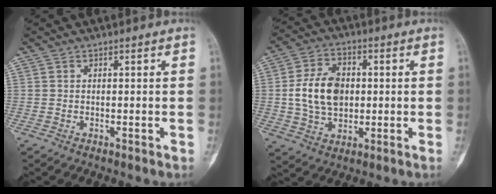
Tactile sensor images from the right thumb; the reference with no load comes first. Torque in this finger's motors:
{"motor_torque": [1.33, 1.41, 0.44, -0.36, 0.08]}